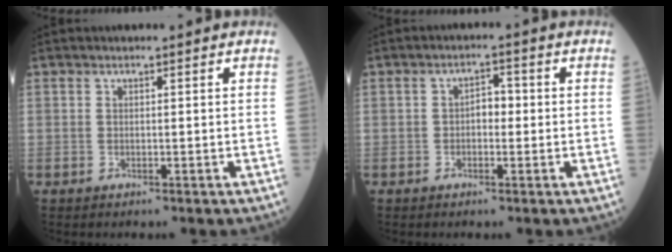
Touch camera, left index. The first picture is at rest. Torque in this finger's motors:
{"motor_torque": [0.08, 0.00, 0.03, 0.01]}